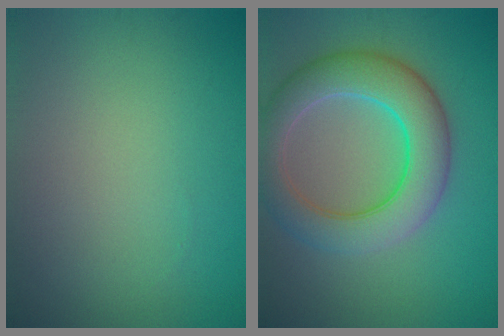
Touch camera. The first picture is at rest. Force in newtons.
{"total": 7.6, "press": 7.6, "slide": 0.5}